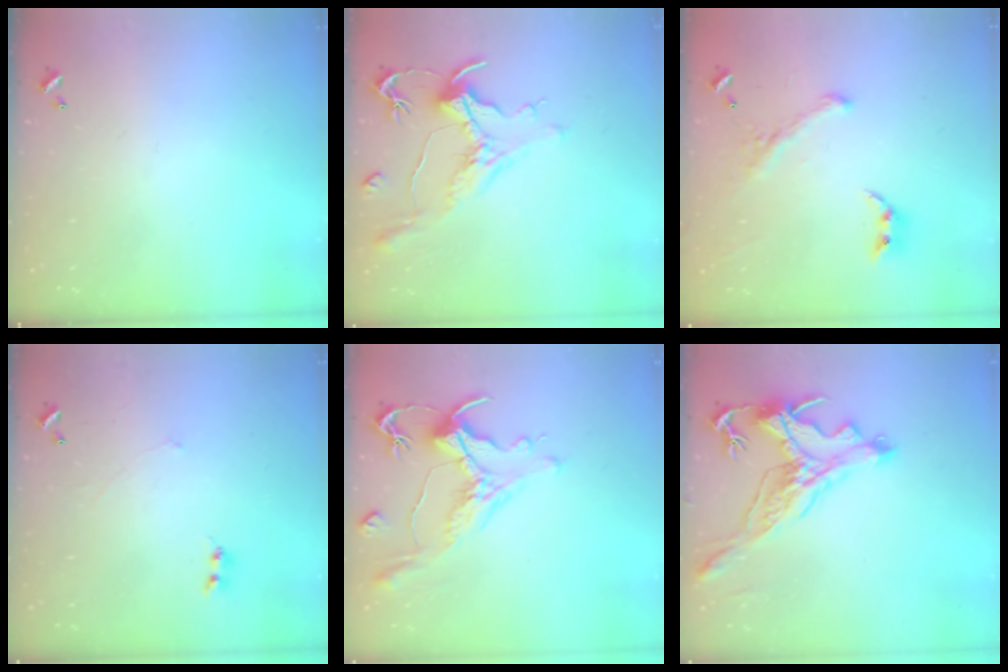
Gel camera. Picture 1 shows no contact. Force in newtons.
{"total": 1.3, "press": 1.1, "slide": 0.7}
{"total": 1.6, "press": 1.1, "slide": 1.2}
{"total": 1.6, "press": 1.5, "slide": 0.5}
{"total": 1.5, "press": 0.4, "slide": 1.5}
{"total": 3.9, "press": 3.5, "slide": 1.6}